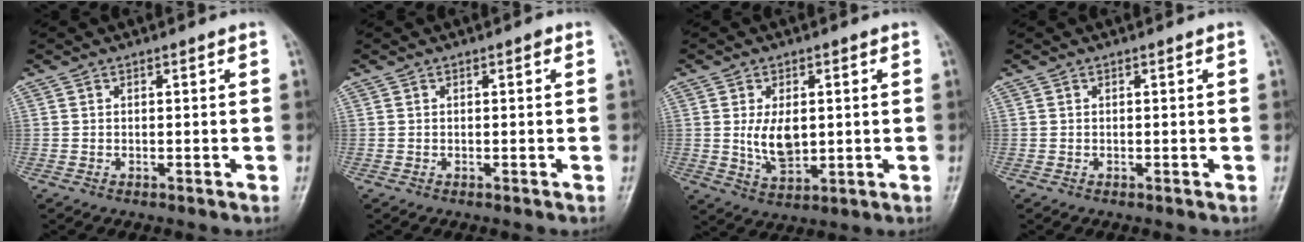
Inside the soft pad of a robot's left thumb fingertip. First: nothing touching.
{"total": 0.5, "force": [0.1, 0.3, 0.4], "torque": [-0.002, 0.002, -0.002]}
{"total": 7.0, "force": [0.6, 4.3, 5.5], "torque": [-0.085, -0.013, 0.019]}
{"total": 0.0}